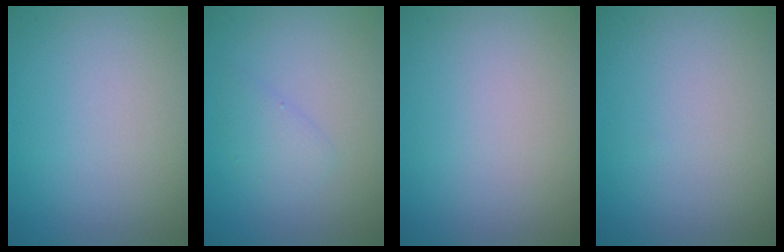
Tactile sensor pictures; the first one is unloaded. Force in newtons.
{"total": 1.5, "press": 1.5, "slide": 0.1}
{"total": 0.0}
{"total": 0.0}